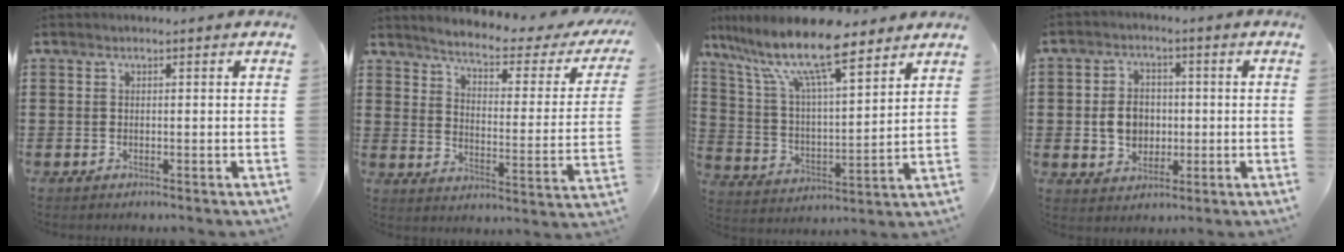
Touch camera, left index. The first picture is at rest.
{"total": 3.9, "force": [3.1, 0.2, 2.4], "torque": [-0.067, -0.027, 0.042]}
{"total": 13.3, "force": [10.1, 2.5, 8.3], "torque": [-0.182, -0.041, 0.172]}
{"total": 5.8, "force": [-0.3, 4.7, 3.3], "torque": [-0.074, 0.005, -0.011]}